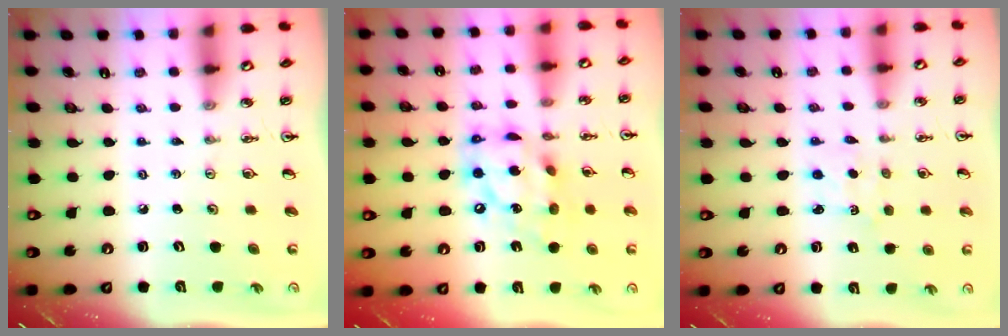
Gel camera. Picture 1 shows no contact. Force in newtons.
{"total": 14.7, "press": 14.6, "slide": 1.2}
{"total": 1.5, "press": 1.5, "slide": 0.3}